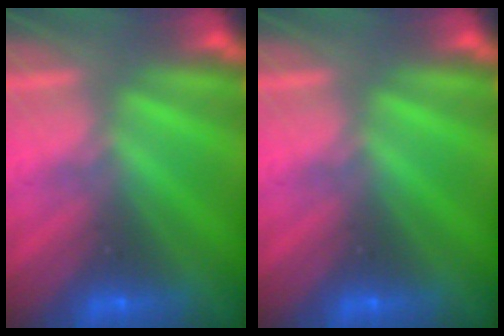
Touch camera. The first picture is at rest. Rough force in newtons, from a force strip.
{"total": 0.0}